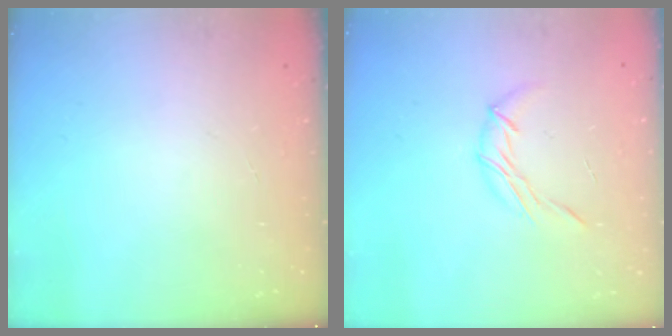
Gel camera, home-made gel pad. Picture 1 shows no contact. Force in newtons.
{"total": 6.2, "press": 6.2, "slide": 0.5}